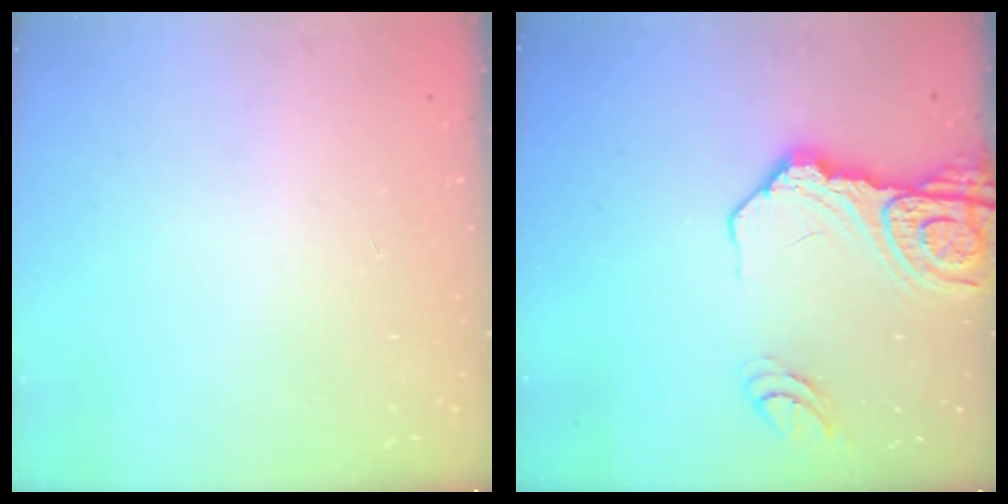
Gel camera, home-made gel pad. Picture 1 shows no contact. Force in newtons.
{"total": 16.9, "press": 16.7, "slide": 2.1}